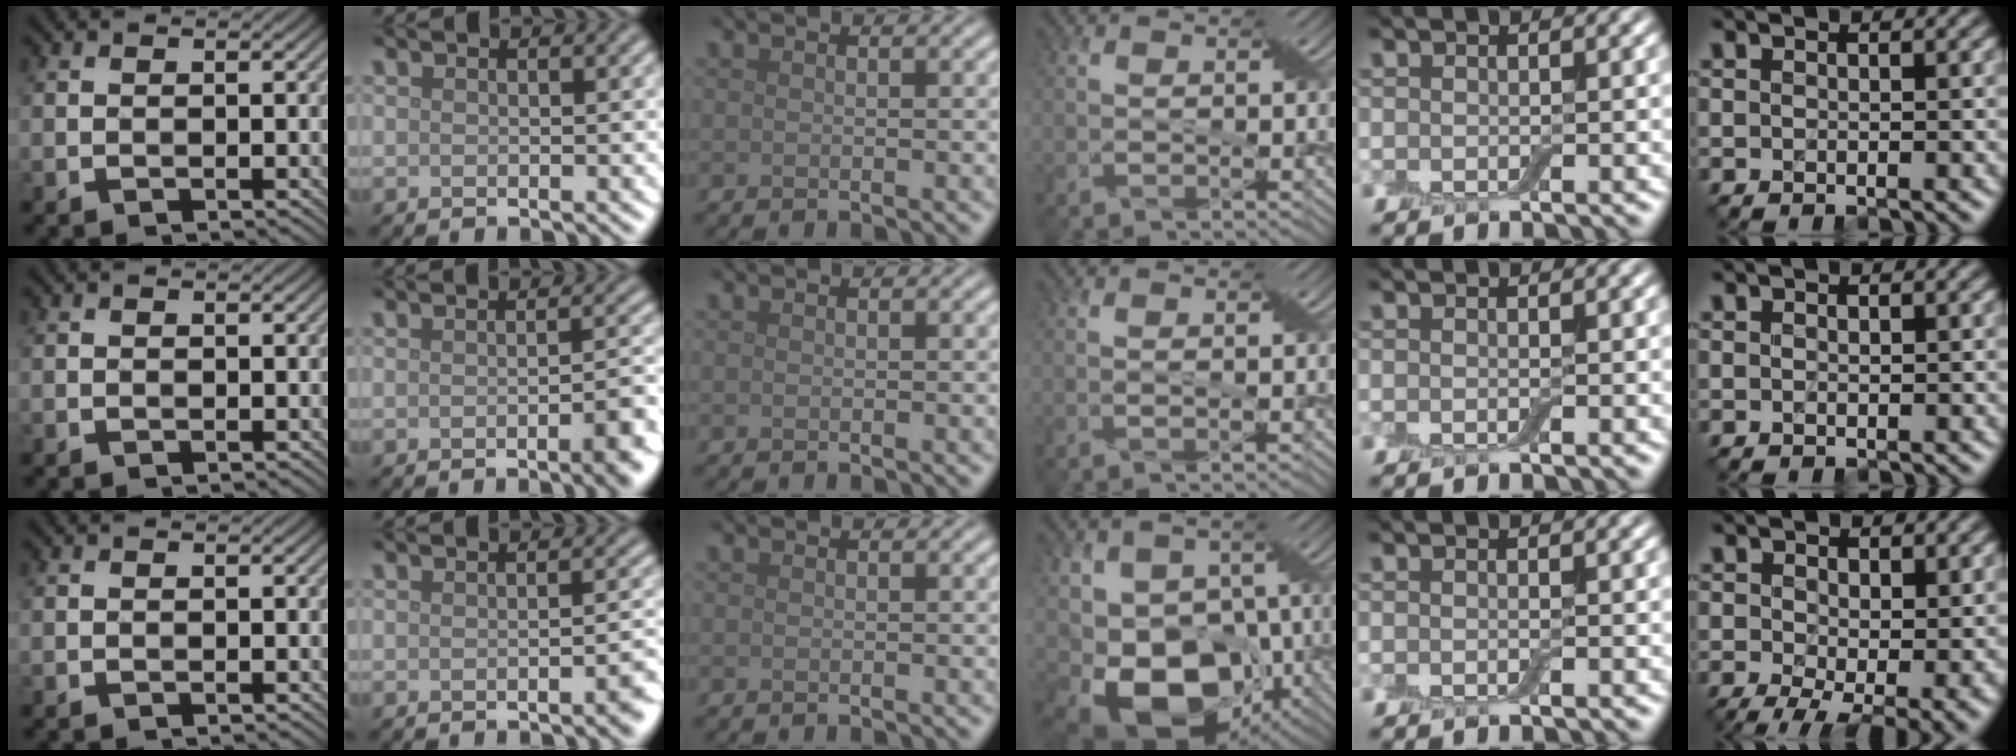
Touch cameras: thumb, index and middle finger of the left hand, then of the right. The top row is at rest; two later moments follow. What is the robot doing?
{"motion": "cut", "object": "cling film"}